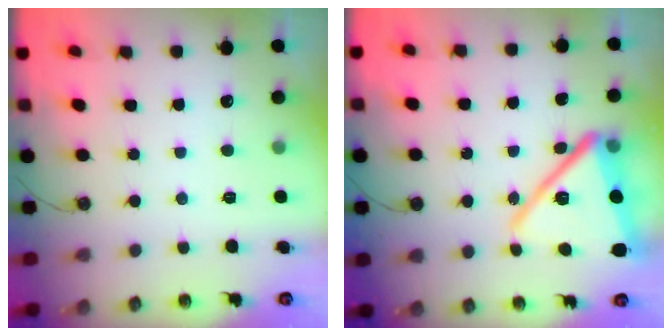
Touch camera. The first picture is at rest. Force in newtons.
{"total": 20.5, "press": 20.4, "slide": 1.4}